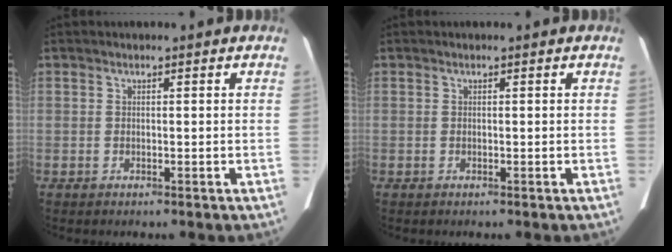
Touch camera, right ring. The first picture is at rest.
{"total": 0.0}